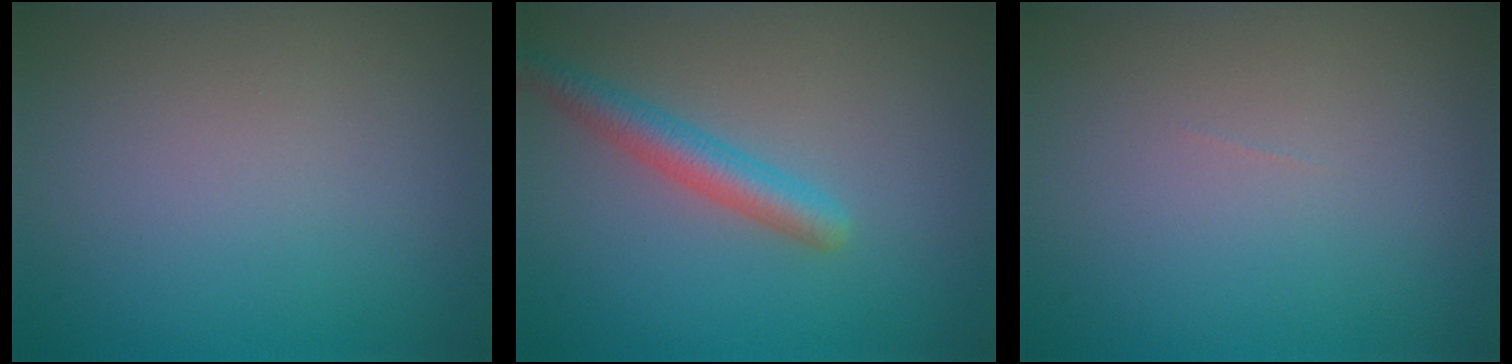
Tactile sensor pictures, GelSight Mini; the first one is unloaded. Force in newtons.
{"total": 2.9, "press": 2.9, "slide": 0.1}
{"total": 0.0}